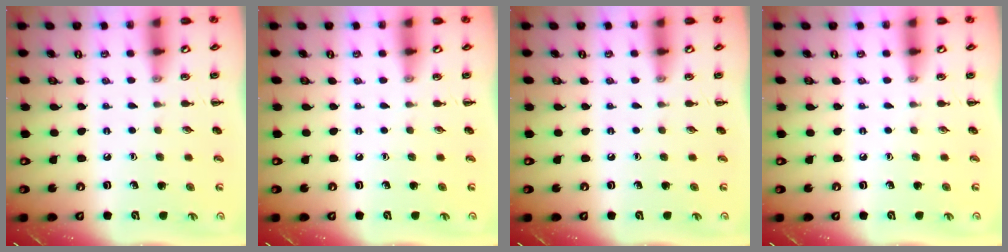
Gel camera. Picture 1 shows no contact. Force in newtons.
{"total": 0.0}
{"total": 0.0}
{"total": 0.0}